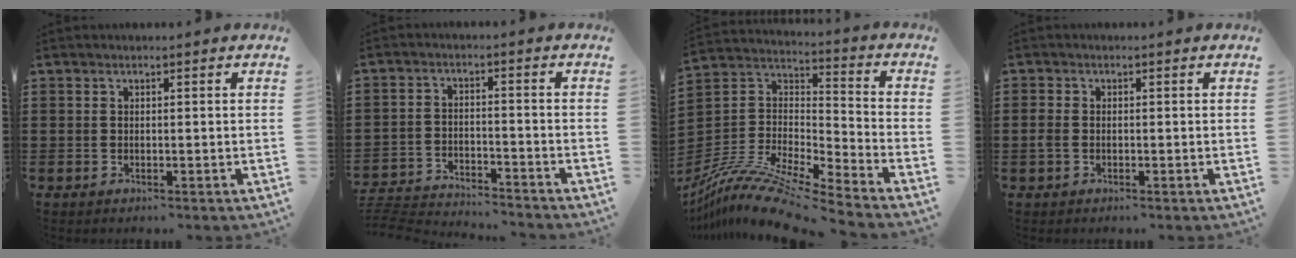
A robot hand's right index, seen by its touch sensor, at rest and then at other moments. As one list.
[{"total": 4.2, "force": [-4.2, 0.1, 0.3], "torque": [-0.024, -0.005, -0.095]}, {"total": 12.0, "force": [-10.4, 1.0, 5.8], "torque": [-0.122, 0.009, -0.210]}, {"total": 1.6, "force": [-0.4, 1.1, 1.1], "torque": [-0.030, 0.001, -0.011]}]